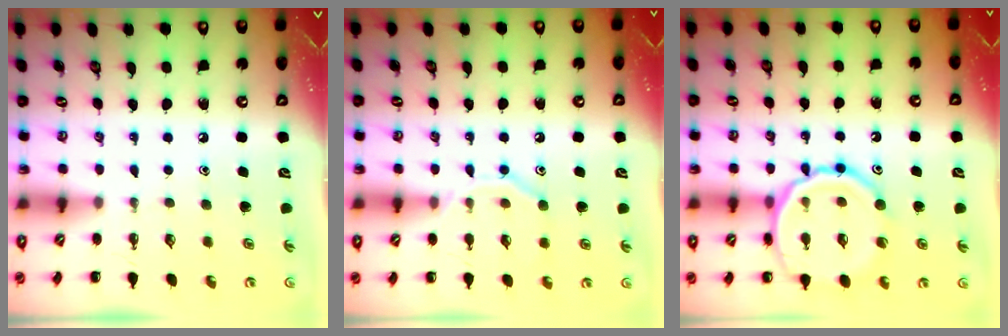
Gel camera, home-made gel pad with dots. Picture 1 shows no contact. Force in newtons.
{"total": 9.3, "press": 9.2, "slide": 1.6}
{"total": 16.0, "press": 16.0, "slide": 1.3}